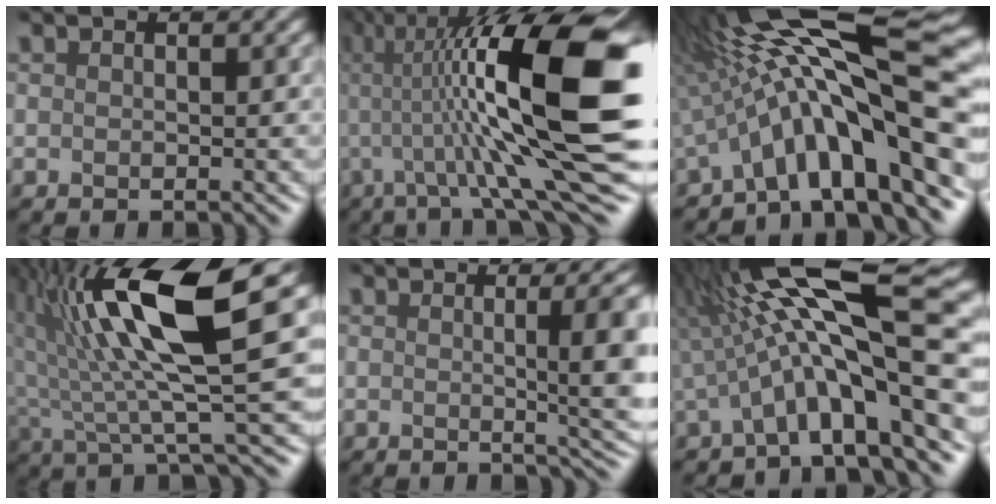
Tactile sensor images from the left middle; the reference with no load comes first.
{"total": 15.1, "force": [1.3, 3.2, 14.7], "torque": [-0.247, 0.030, 0.030]}
{"total": 14.5, "force": [-0.9, 3.7, 14.0], "torque": [-0.209, 0.033, -0.008]}
{"total": 10.2, "force": [3.2, 1.6, 9.6], "torque": [-0.169, 0.010, 0.067]}
{"total": 7.2, "force": [0.2, 2.0, 6.9], "torque": [-0.060, 0.013, 0.005]}
{"total": 13.1, "force": [0.5, 3.5, 12.7], "torque": [-0.210, 0.019, 0.023]}